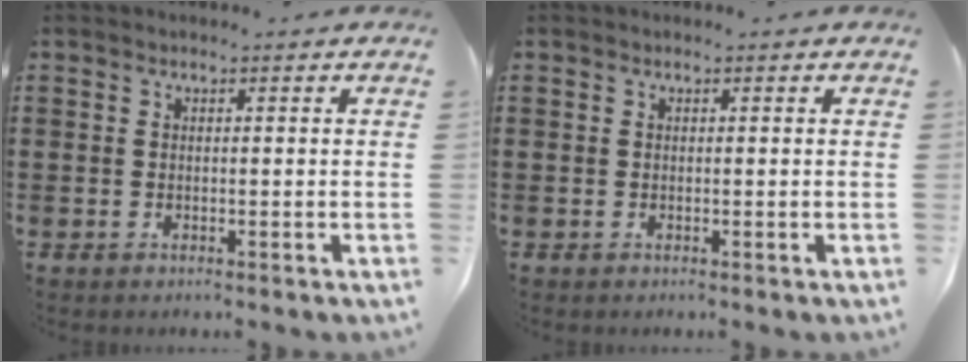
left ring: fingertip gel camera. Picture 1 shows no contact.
{"total": 0.0}